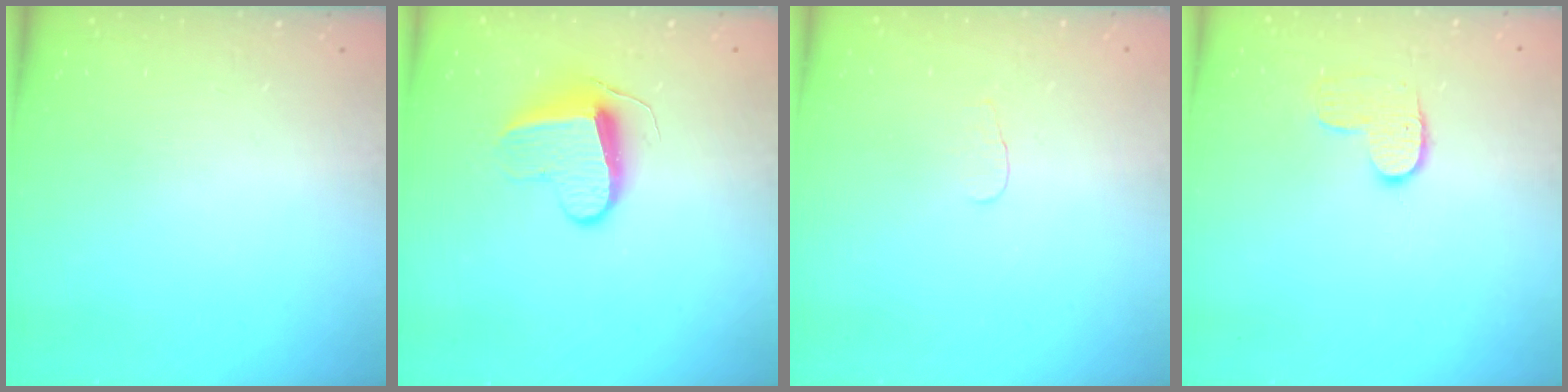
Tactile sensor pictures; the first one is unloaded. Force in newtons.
{"total": 9.0, "press": 9.0, "slide": 0.1}
{"total": 2.8, "press": 2.8, "slide": 0.3}
{"total": 6.8, "press": 6.8, "slide": 0.2}